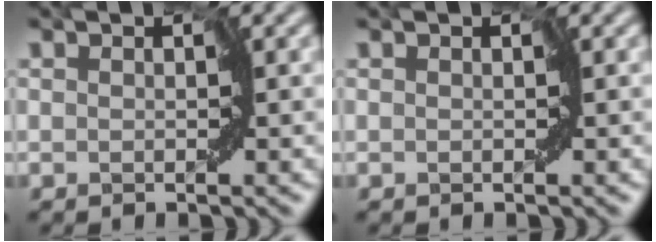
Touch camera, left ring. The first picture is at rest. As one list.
[{"total": 0.0}]